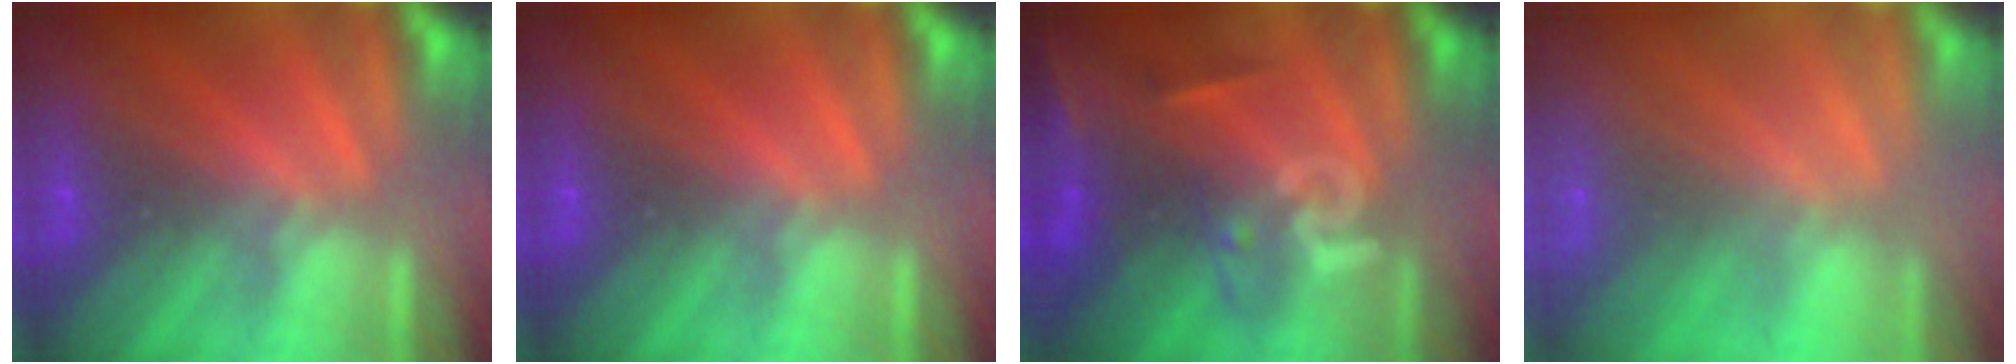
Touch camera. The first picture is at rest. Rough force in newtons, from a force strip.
{"total": 0.0}
{"total": 2.5}
{"total": 7.8}